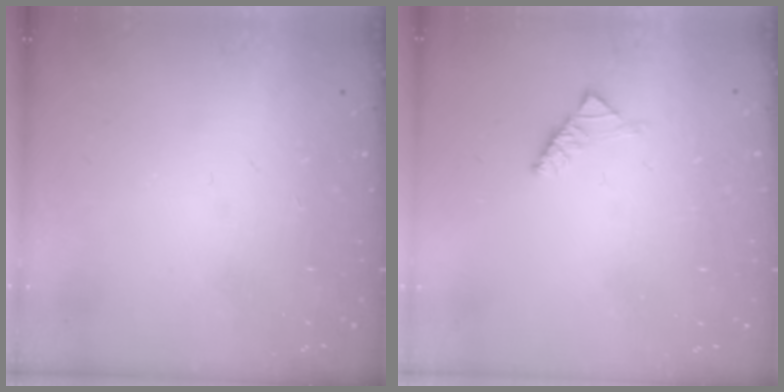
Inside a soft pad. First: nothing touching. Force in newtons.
{"total": 2.6, "press": 2.5, "slide": 0.8}